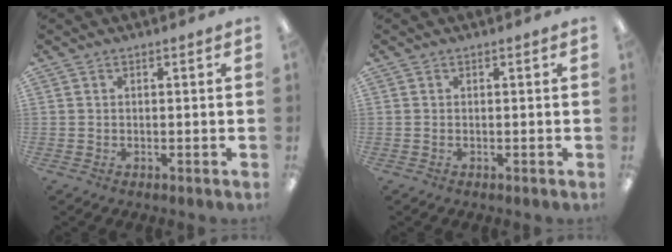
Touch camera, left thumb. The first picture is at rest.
{"total": 0.0}